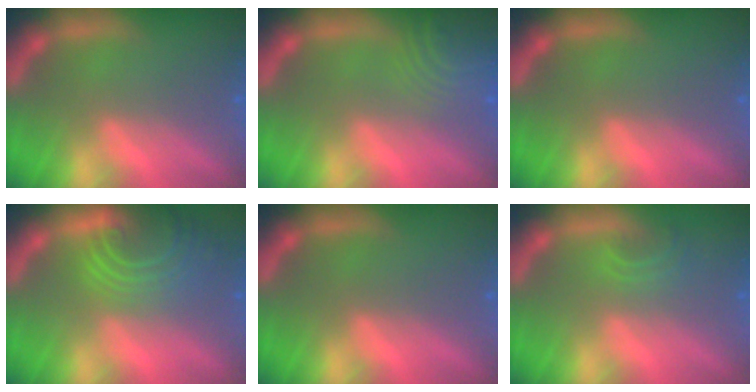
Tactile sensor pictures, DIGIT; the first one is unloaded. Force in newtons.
{"total": 8.5}
{"total": 0.0}
{"total": 8.1}
{"total": 0.0}
{"total": 1.9}